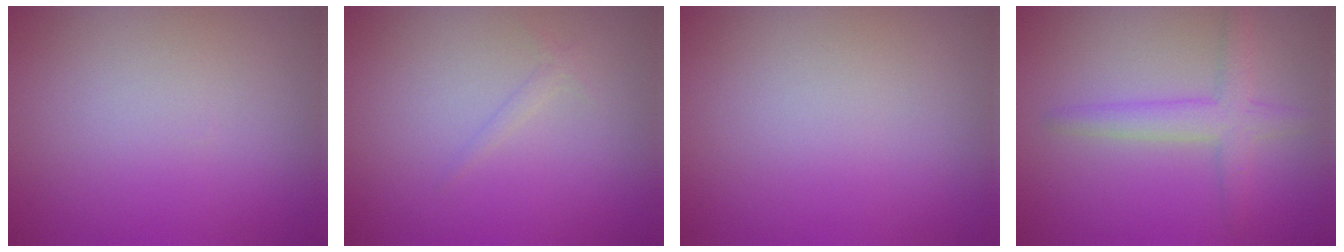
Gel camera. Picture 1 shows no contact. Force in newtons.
{"total": 0.6, "press": 0.6, "slide": 0.1}
{"total": 0.0}
{"total": 3.2, "press": 3.2, "slide": 0.1}